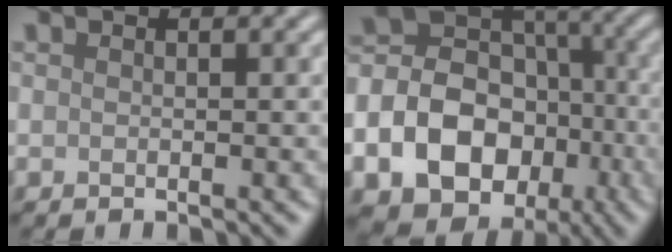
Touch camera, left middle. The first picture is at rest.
{"total": 17.2, "force": [-6.0, 14.1, 8.0], "torque": [-0.191, -0.015, -0.112]}